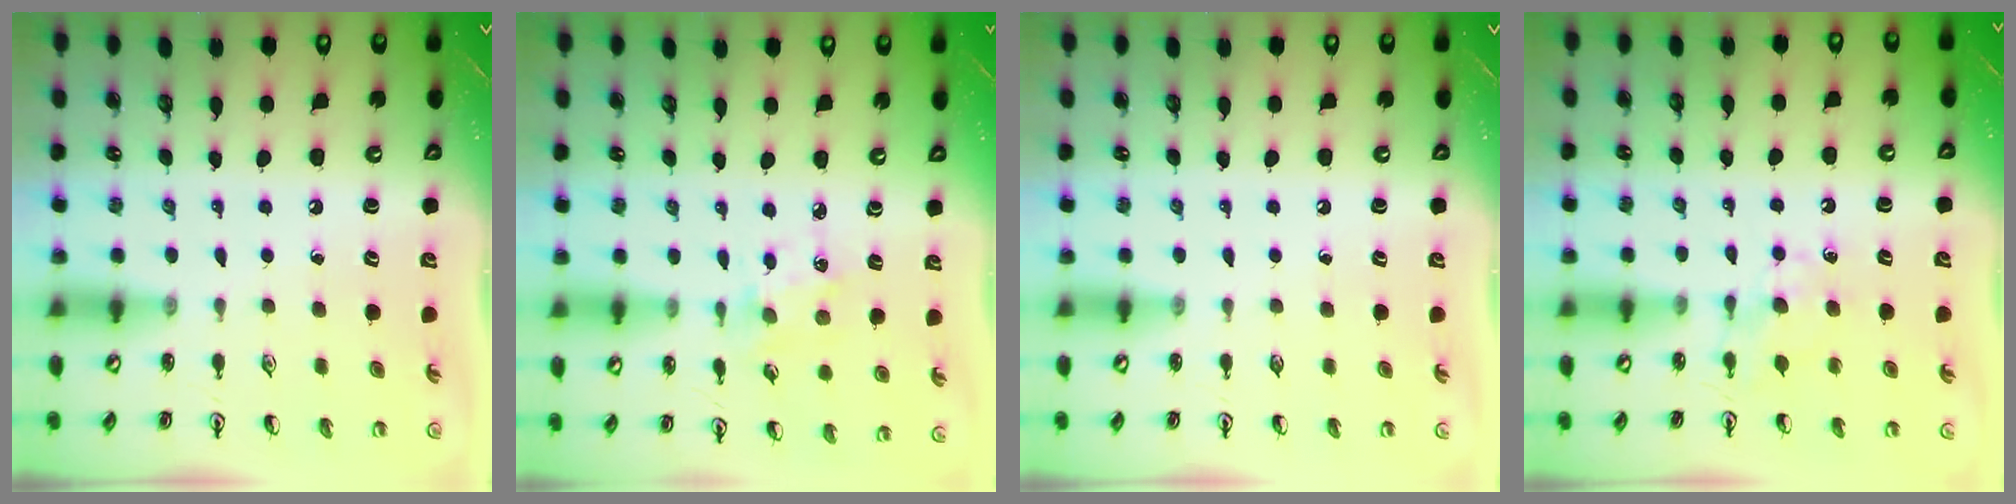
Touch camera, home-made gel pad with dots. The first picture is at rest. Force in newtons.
{"total": 2.0, "press": 2.0, "slide": 0.4}
{"total": 0.0}
{"total": 4.8, "press": 4.7, "slide": 0.6}